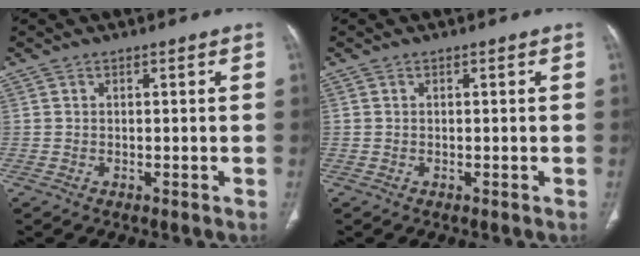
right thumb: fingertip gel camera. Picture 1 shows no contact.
{"total": 0.0}